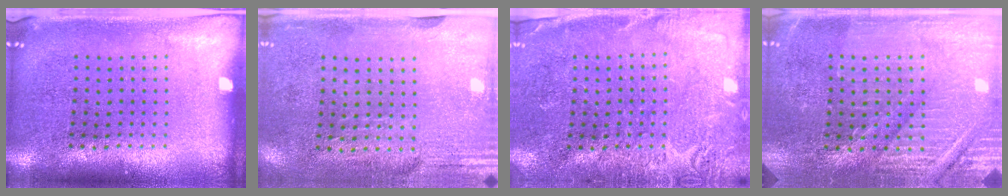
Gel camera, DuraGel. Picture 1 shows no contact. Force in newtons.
{"total": 2.9, "press": 2.4, "slide": 1.6}
{"total": 2.7, "press": 2.6, "slide": 0.5}
{"total": 3.6, "press": 3.5, "slide": 0.8}